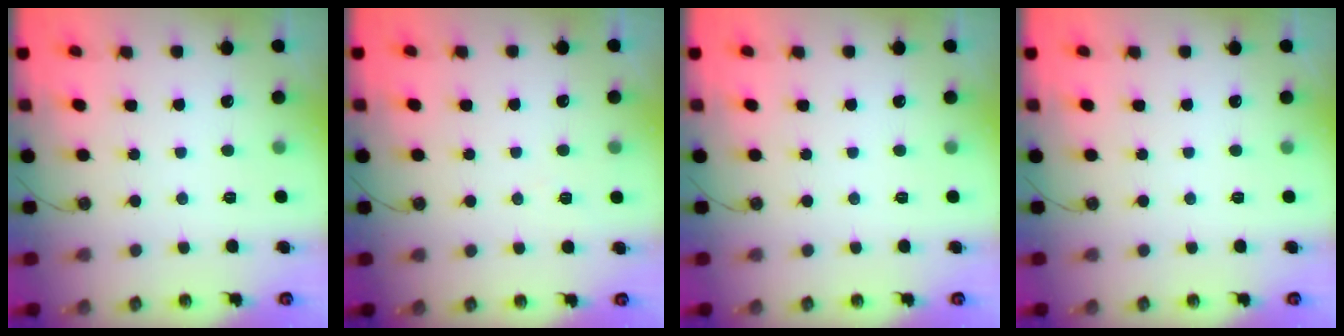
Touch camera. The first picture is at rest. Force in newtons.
{"total": 5.5, "press": 3.3, "slide": 4.4}
{"total": 0.0}
{"total": 0.0}